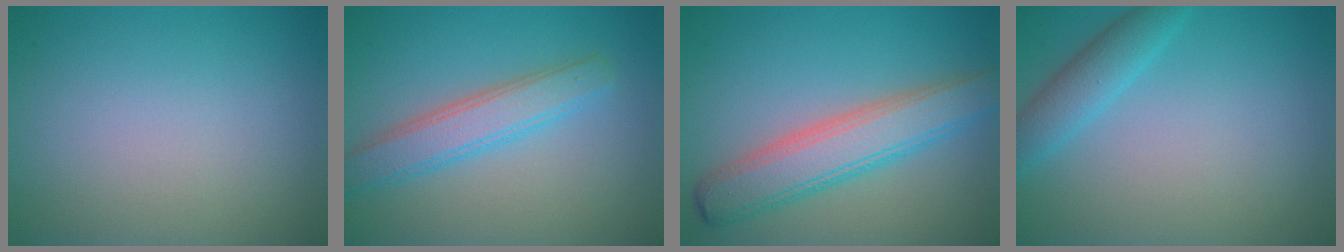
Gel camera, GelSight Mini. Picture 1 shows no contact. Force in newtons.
{"total": 3.8, "press": 3.8, "slide": 0.1}
{"total": 5.7, "press": 5.7, "slide": 0.3}
{"total": 2.9, "press": 2.9, "slide": 0.2}